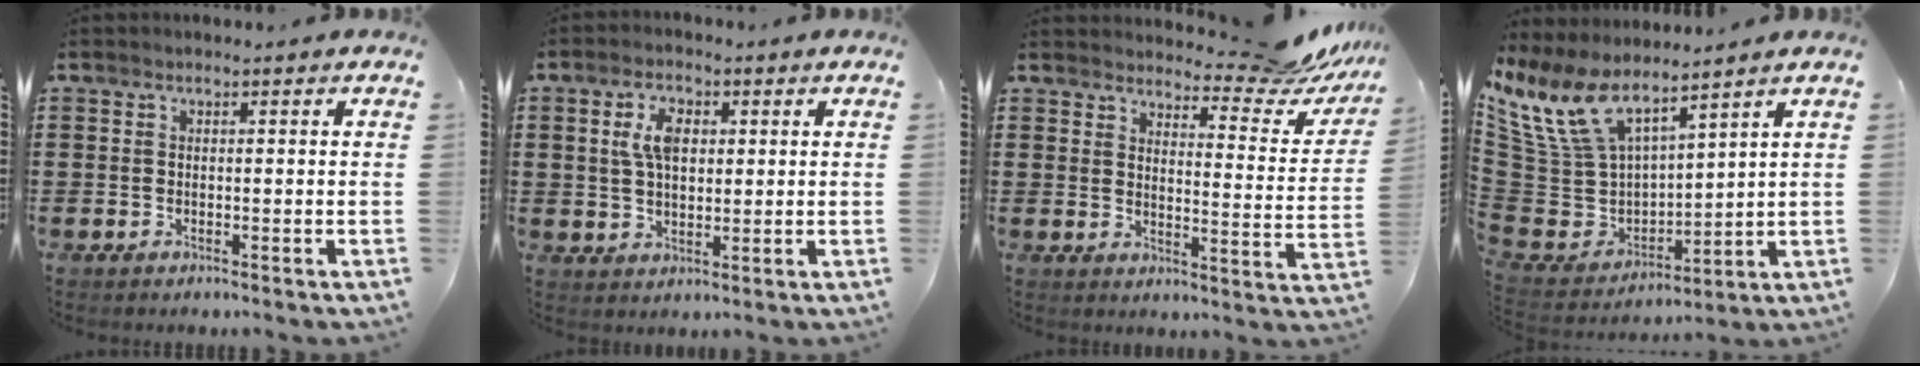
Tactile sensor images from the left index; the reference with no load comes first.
{"total": 5.2, "force": [1.5, 2.9, 4.1], "torque": [-0.082, 0.010, 0.024]}
{"total": 7.8, "force": [7.3, 0.9, 2.8], "torque": [-0.043, -0.053, 0.125]}
{"total": 11.0, "force": [7.8, 5.1, 5.8], "torque": [-0.169, -0.049, 0.145]}